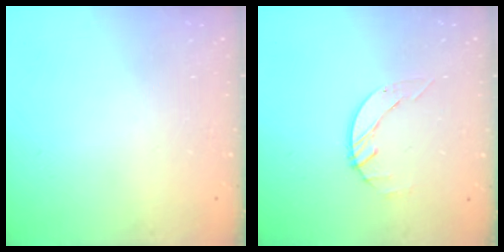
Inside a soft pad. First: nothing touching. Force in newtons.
{"total": 2.6, "press": 2.6, "slide": 0.3}